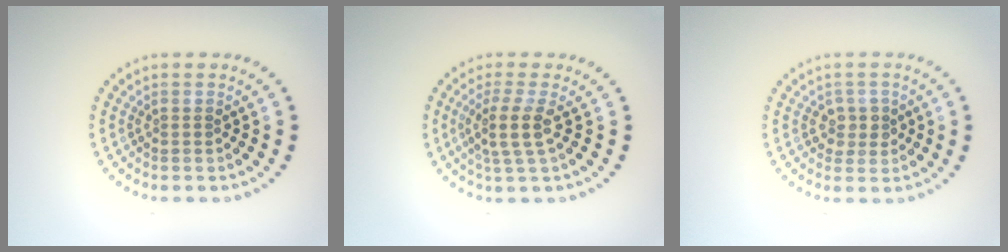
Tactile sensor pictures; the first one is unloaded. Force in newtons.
{"total": 2.8, "press": 2.3, "slide": 1.6}
{"total": 1.7, "press": 1.7, "slide": 0.4}